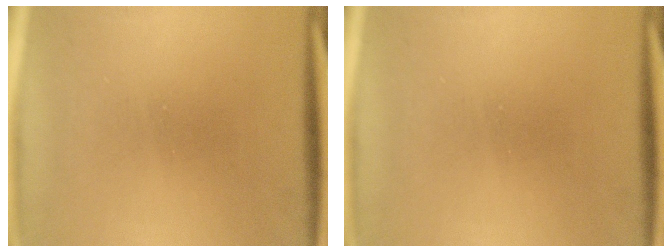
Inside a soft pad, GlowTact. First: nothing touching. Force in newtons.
{"total": 0.0}